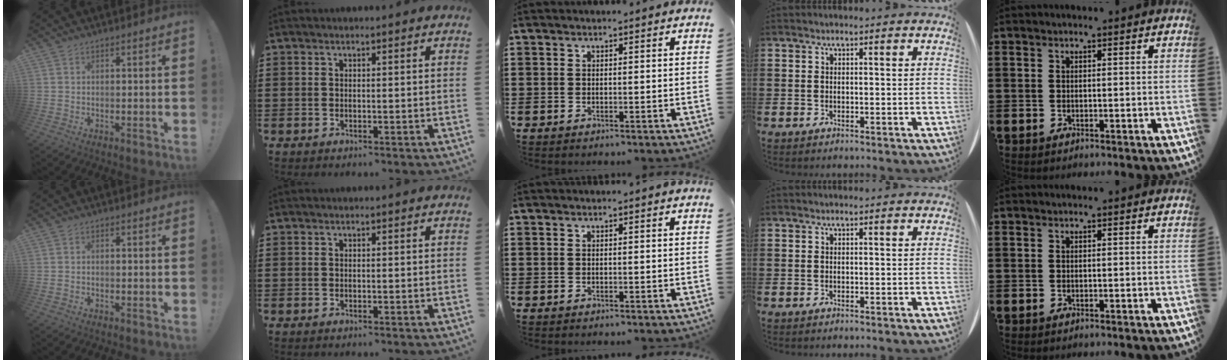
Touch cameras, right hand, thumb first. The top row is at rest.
{"thumb": {"total": 0.8, "force": [-0.7, 0.4, 0.0], "torque": [0.001, 0.003, -0.011]}}